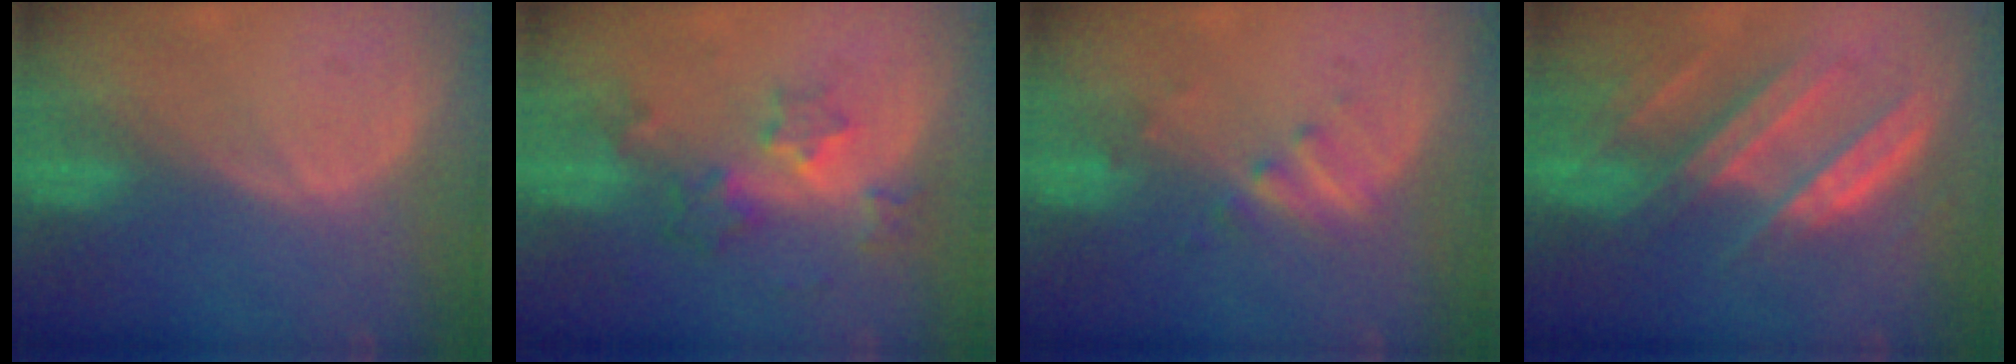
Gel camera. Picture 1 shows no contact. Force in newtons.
{"total": 6.1, "press": 5.5, "slide": 2.5}
{"total": 2.7, "press": 2.7, "slide": 0.5}
{"total": 8.8, "press": 8.0, "slide": 3.6}